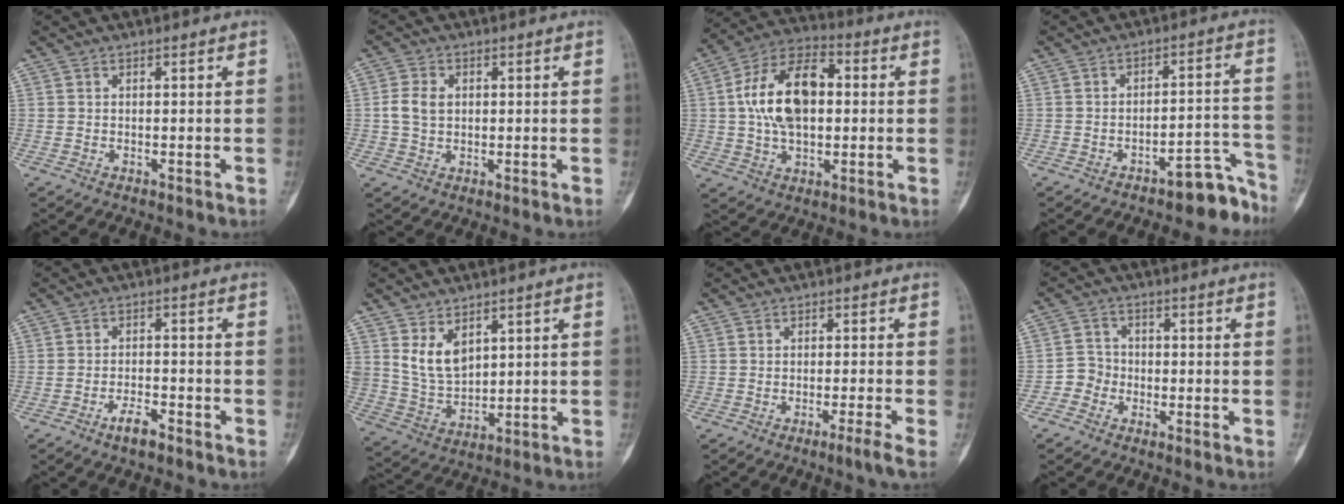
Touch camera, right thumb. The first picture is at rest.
{"total": 4.5, "force": [0.4, 3.4, 2.9], "torque": [-0.056, 0.005, 0.007]}
{"total": 16.1, "force": [1.5, 9.5, 13.0], "torque": [-0.214, 0.024, 0.018]}
{"total": 7.5, "force": [-6.3, 2.5, 3.3], "torque": [-0.007, 0.092, -0.087]}
{"total": 3.6, "force": [-2.5, 1.1, 2.3], "torque": [-0.045, 0.016, -0.046]}
{"total": 7.7, "force": [3.7, 4.8, 4.8], "torque": [-0.075, -0.026, 0.090]}
{"total": 2.5, "force": [-1.5, -1.0, 1.8], "torque": [-0.043, 0.003, -0.030]}
{"total": 3.7, "force": [-1.8, 3.2, 0.5], "torque": [0.012, 0.015, -0.048]}